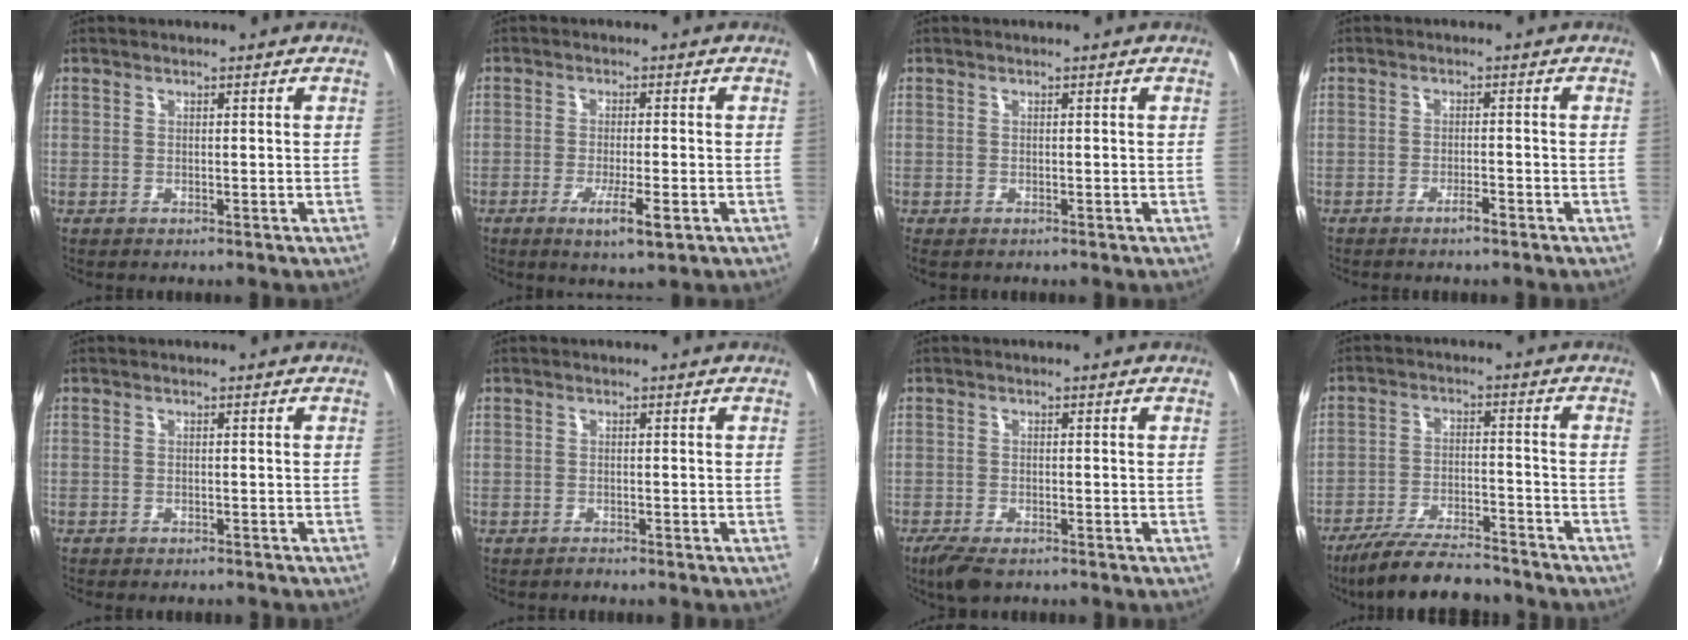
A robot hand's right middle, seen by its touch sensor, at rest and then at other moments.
{"total": 5.5, "force": [-2.5, 0.7, 4.9], "torque": [-0.094, -0.013, -0.041]}
{"total": 0.7, "force": [-0.4, 0.3, 0.4], "torque": [-0.010, -0.003, -0.006]}
{"total": 2.0, "force": [-1.6, 0.2, 1.2], "torque": [-0.027, 0.002, -0.027]}
{"total": 2.3, "force": [-2.1, 0.6, 0.8], "torque": [-0.023, -0.012, -0.030]}
{"total": 0.7, "force": [-0.7, 0.1, 0.0], "torque": [0.001, 0.002, -0.013]}
{"total": 4.8, "force": [-3.5, 1.6, 2.9], "torque": [-0.072, -0.018, -0.065]}
{"total": 16.3, "force": [-14.2, 3.5, 7.3], "torque": [-0.152, -0.020, -0.224]}